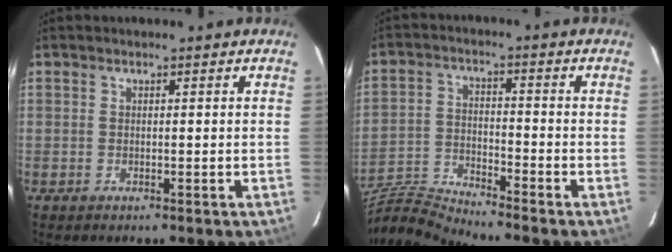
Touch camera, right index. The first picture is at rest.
{"total": 10.6, "force": [-10.3, -1.0, 2.1], "torque": [-0.059, -0.004, -0.209]}